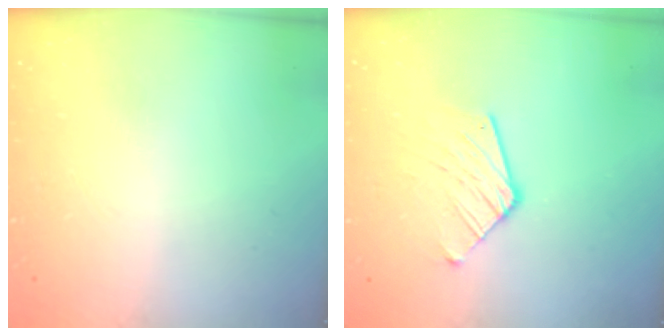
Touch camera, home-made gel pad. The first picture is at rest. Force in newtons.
{"total": 9.7, "press": 9.7, "slide": 0.8}